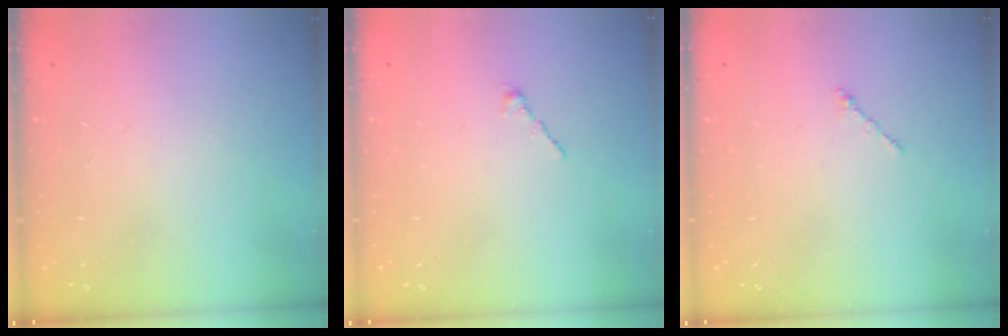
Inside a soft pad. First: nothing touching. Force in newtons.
{"total": 1.2, "press": 1.1, "slide": 0.5}
{"total": 1.0, "press": 0.9, "slide": 0.4}